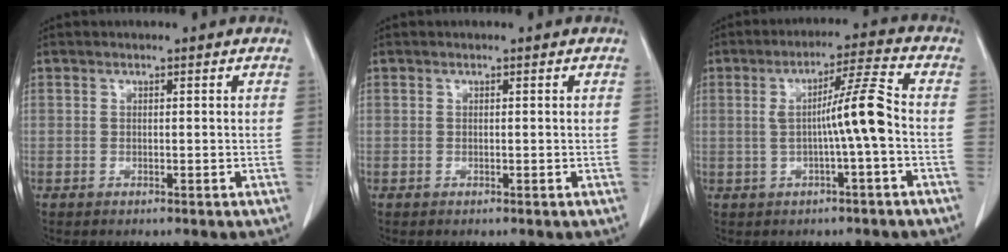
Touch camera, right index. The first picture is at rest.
{"total": 0.0}
{"total": 7.5, "force": [-0.7, -0.7, 7.5], "torque": [-0.124, 0.016, -0.010]}